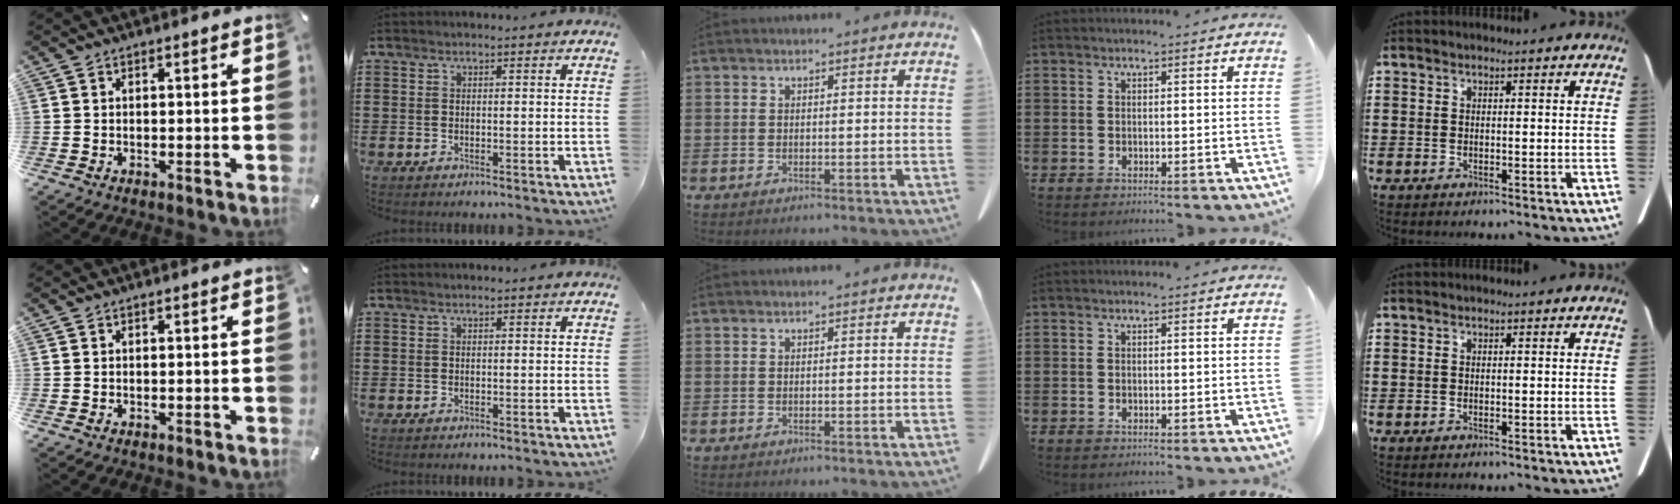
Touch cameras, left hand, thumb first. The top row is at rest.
{}